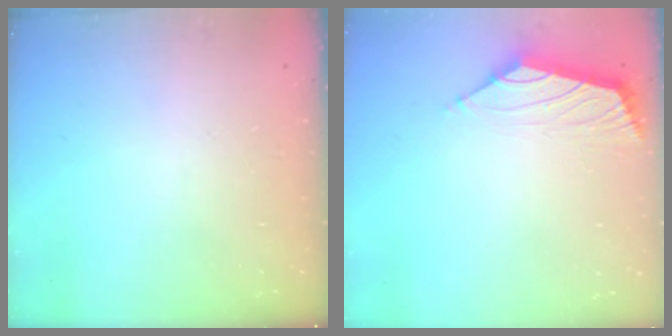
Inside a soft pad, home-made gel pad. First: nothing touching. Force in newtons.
{"total": 2.5, "press": 2.4, "slide": 0.6}